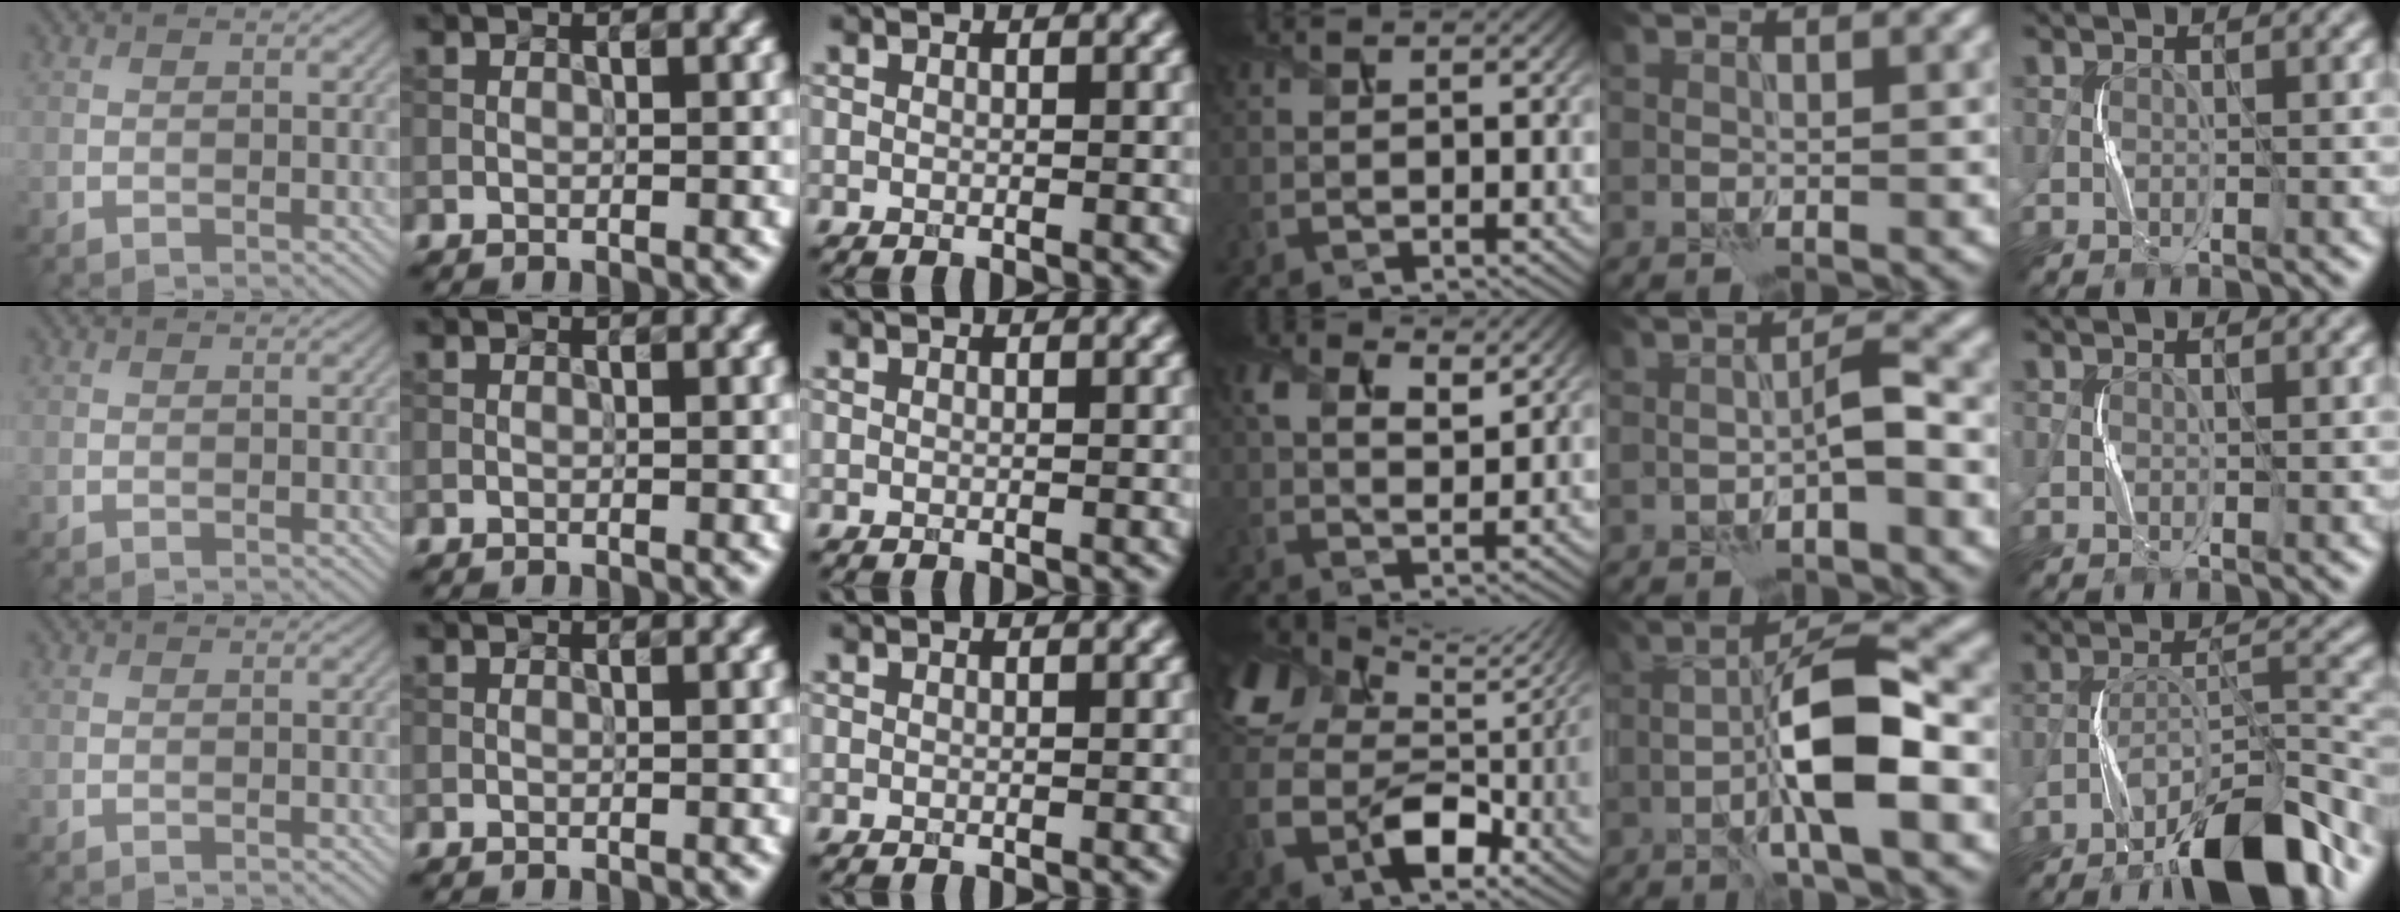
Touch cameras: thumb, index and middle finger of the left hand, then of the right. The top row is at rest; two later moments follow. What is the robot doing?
{"motion": "squeeze", "object": "stress ball aka squeeze ball"}